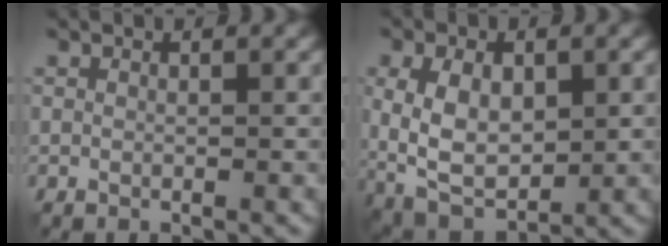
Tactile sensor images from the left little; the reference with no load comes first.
{"total": 7.6, "force": [0.3, 4.5, 6.1], "torque": [-0.126, -0.001, 0.007]}